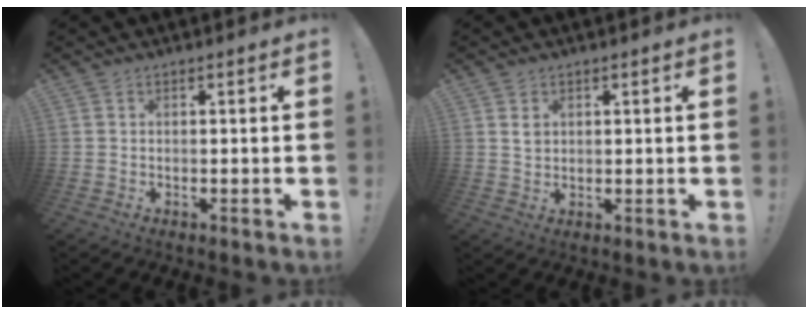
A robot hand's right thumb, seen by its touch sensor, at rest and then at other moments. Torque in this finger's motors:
{"motor_torque": [-0.04, -0.05, -0.11, 0.13, 0.11]}